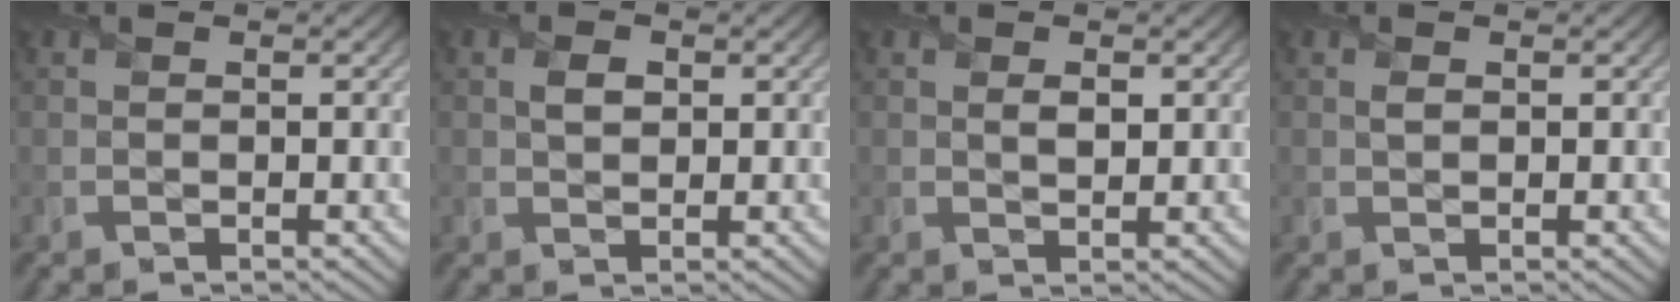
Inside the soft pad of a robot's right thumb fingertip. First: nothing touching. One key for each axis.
{"total": 1.8, "fx": 0.5, "fy": 1.1, "fz": 1.3, "tx": -0.032, "ty": 0.001, "tz": 0.006}
{"total": 1.5, "fx": 0.5, "fy": 0.7, "fz": 1.2, "tx": -0.028, "ty": -0.003, "tz": 0.008}
{"total": 0.6, "fx": 0.2, "fy": 0.3, "fz": 0.5, "tx": -0.015, "ty": 0.002, "tz": 0.000}